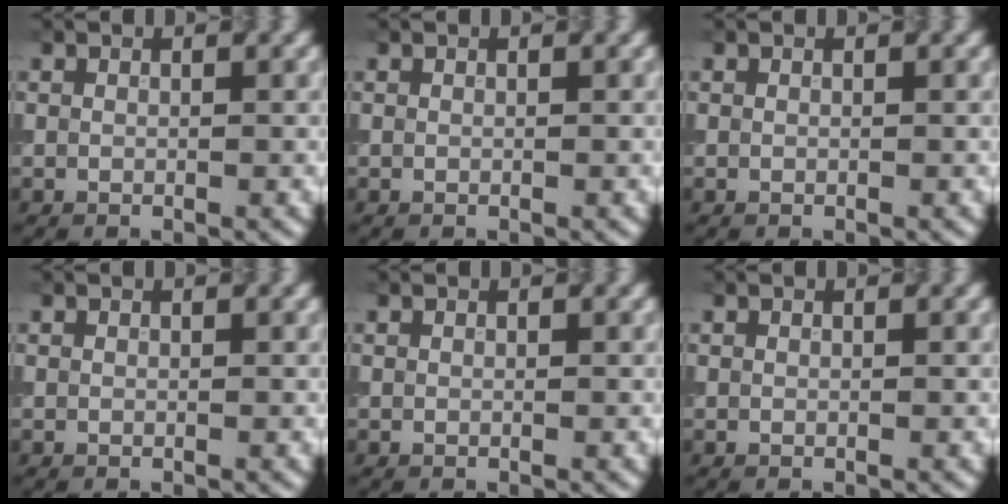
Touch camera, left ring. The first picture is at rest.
{"total": 0.0}
{"total": 0.0}
{"total": 0.0}
{"total": 0.0}
{"total": 0.0}